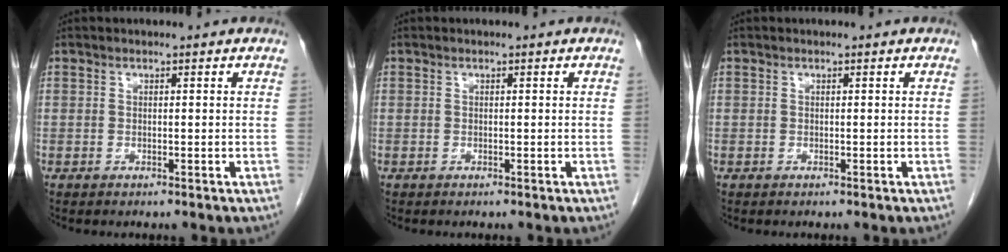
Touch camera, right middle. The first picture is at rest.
{"total": 0.0}
{"total": 0.0}